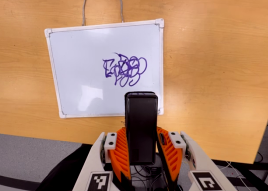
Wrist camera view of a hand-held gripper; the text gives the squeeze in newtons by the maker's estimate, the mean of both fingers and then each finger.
{"total": 3.9, "left": 2.6, "right": 5.3}